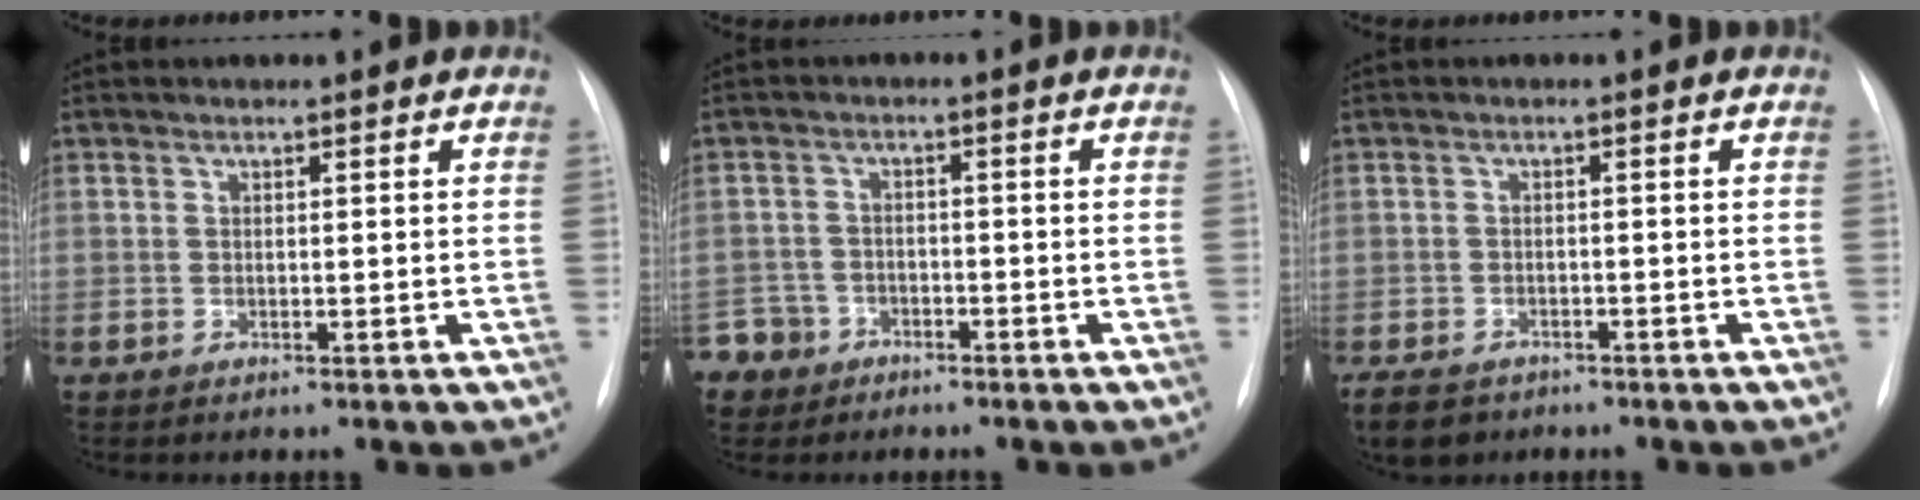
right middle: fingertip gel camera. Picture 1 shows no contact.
{"total": 5.6, "force": [-3.8, 4.2, -0.3], "torque": [0.005, 0.004, -0.069]}
{"total": 6.6, "force": [-4.8, 3.9, 2.3], "torque": [-0.043, -0.005, -0.073]}